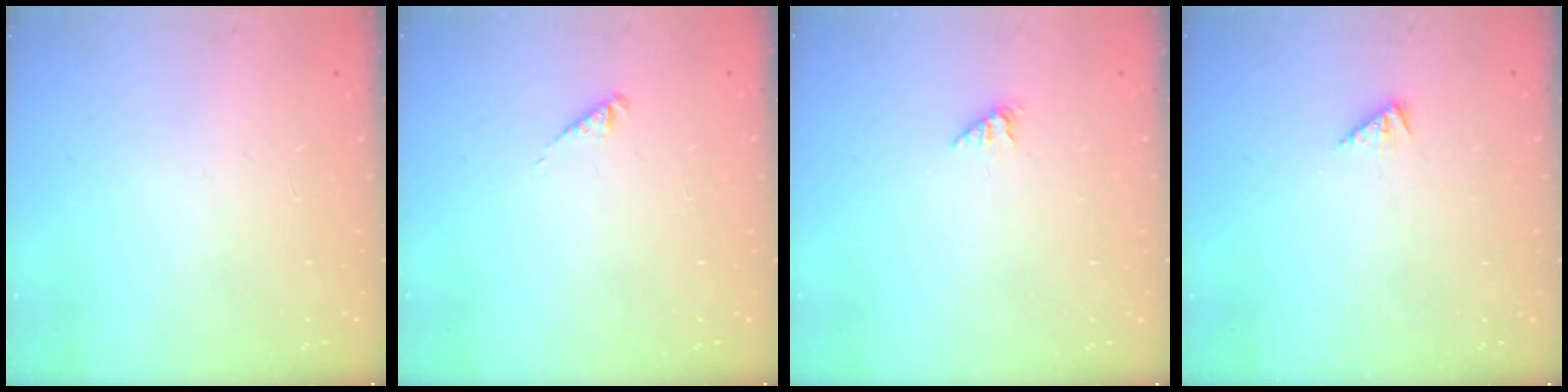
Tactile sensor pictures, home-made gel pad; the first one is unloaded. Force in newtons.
{"total": 2.5, "press": 2.5, "slide": 0.5}
{"total": 1.0, "press": 1.0, "slide": 0.2}
{"total": 1.9, "press": 1.9, "slide": 0.4}